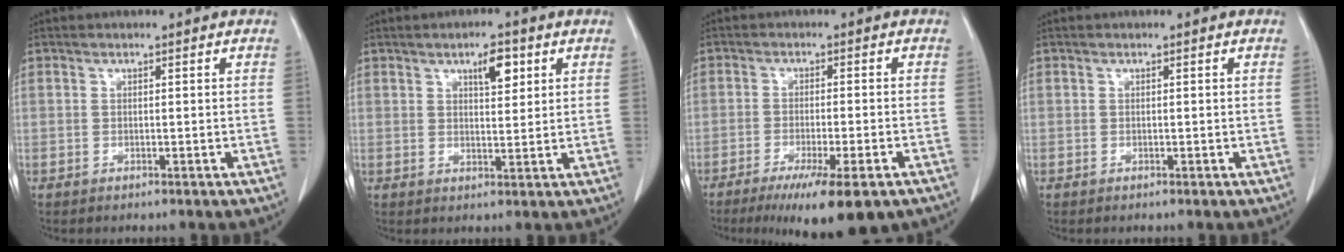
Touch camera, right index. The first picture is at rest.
{"total": 4.4, "force": [2.2, 1.4, 3.5], "torque": [-0.057, 0.001, 0.036]}
{"total": 12.4, "force": [-8.6, 1.3, 8.8], "torque": [-0.117, -0.026, -0.125]}
{"total": 0.0}